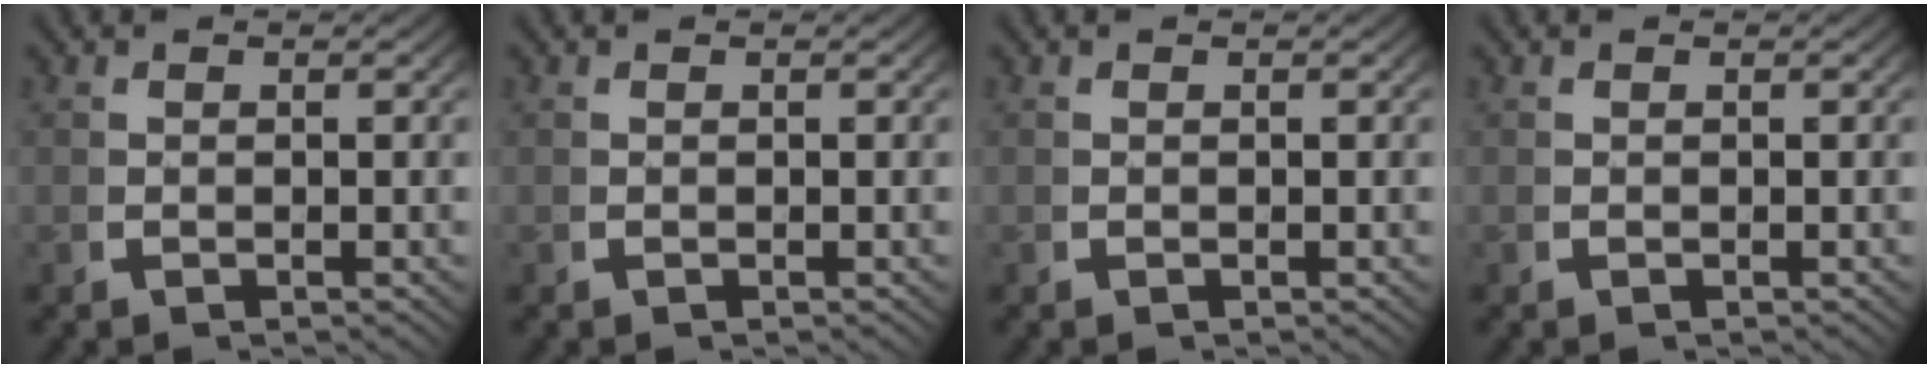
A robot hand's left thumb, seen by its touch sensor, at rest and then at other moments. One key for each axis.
{"total": 0.0}
{"total": 0.0}
{"total": 0.0}